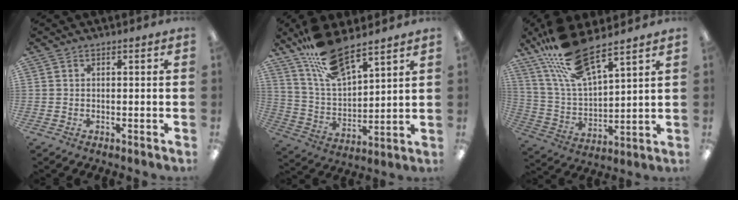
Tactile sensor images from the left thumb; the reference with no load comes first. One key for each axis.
{"total": 15.0, "fx": 11.8, "fy": 4.7, "fz": 8.0, "tx": -0.162, "ty": -0.060, "tz": 0.212}
{"total": 17.4, "fx": 13.2, "fy": 5.2, "fz": 10.1, "tx": -0.214, "ty": -0.059, "tz": 0.233}